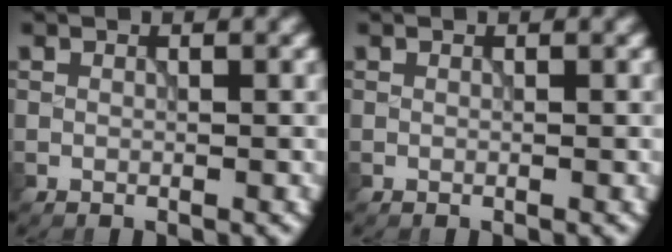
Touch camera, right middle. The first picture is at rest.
{"total": 0.0}